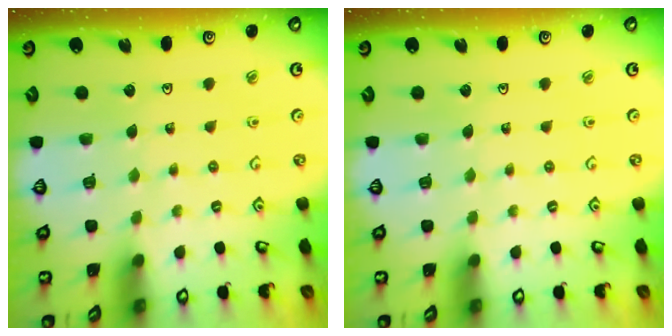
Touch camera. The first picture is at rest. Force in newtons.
{"total": 0.0}